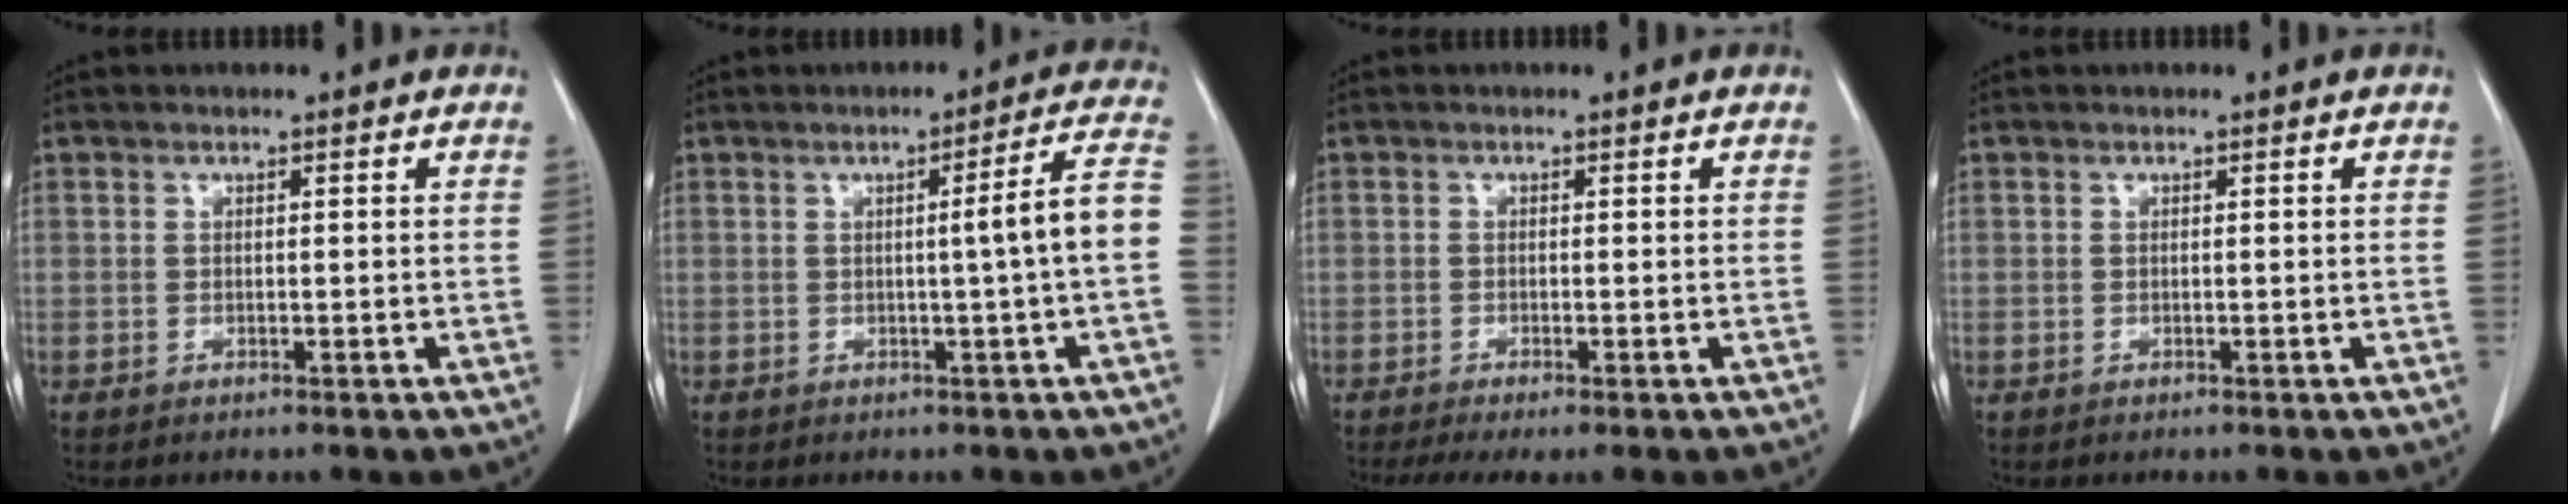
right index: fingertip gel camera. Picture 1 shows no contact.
{"total": 7.0, "force": [-0.7, -1.2, 6.9], "torque": [-0.088, 0.011, -0.009]}
{"total": 5.3, "force": [-4.0, 0.8, 3.4], "torque": [-0.054, -0.013, -0.063]}
{"total": 0.0}